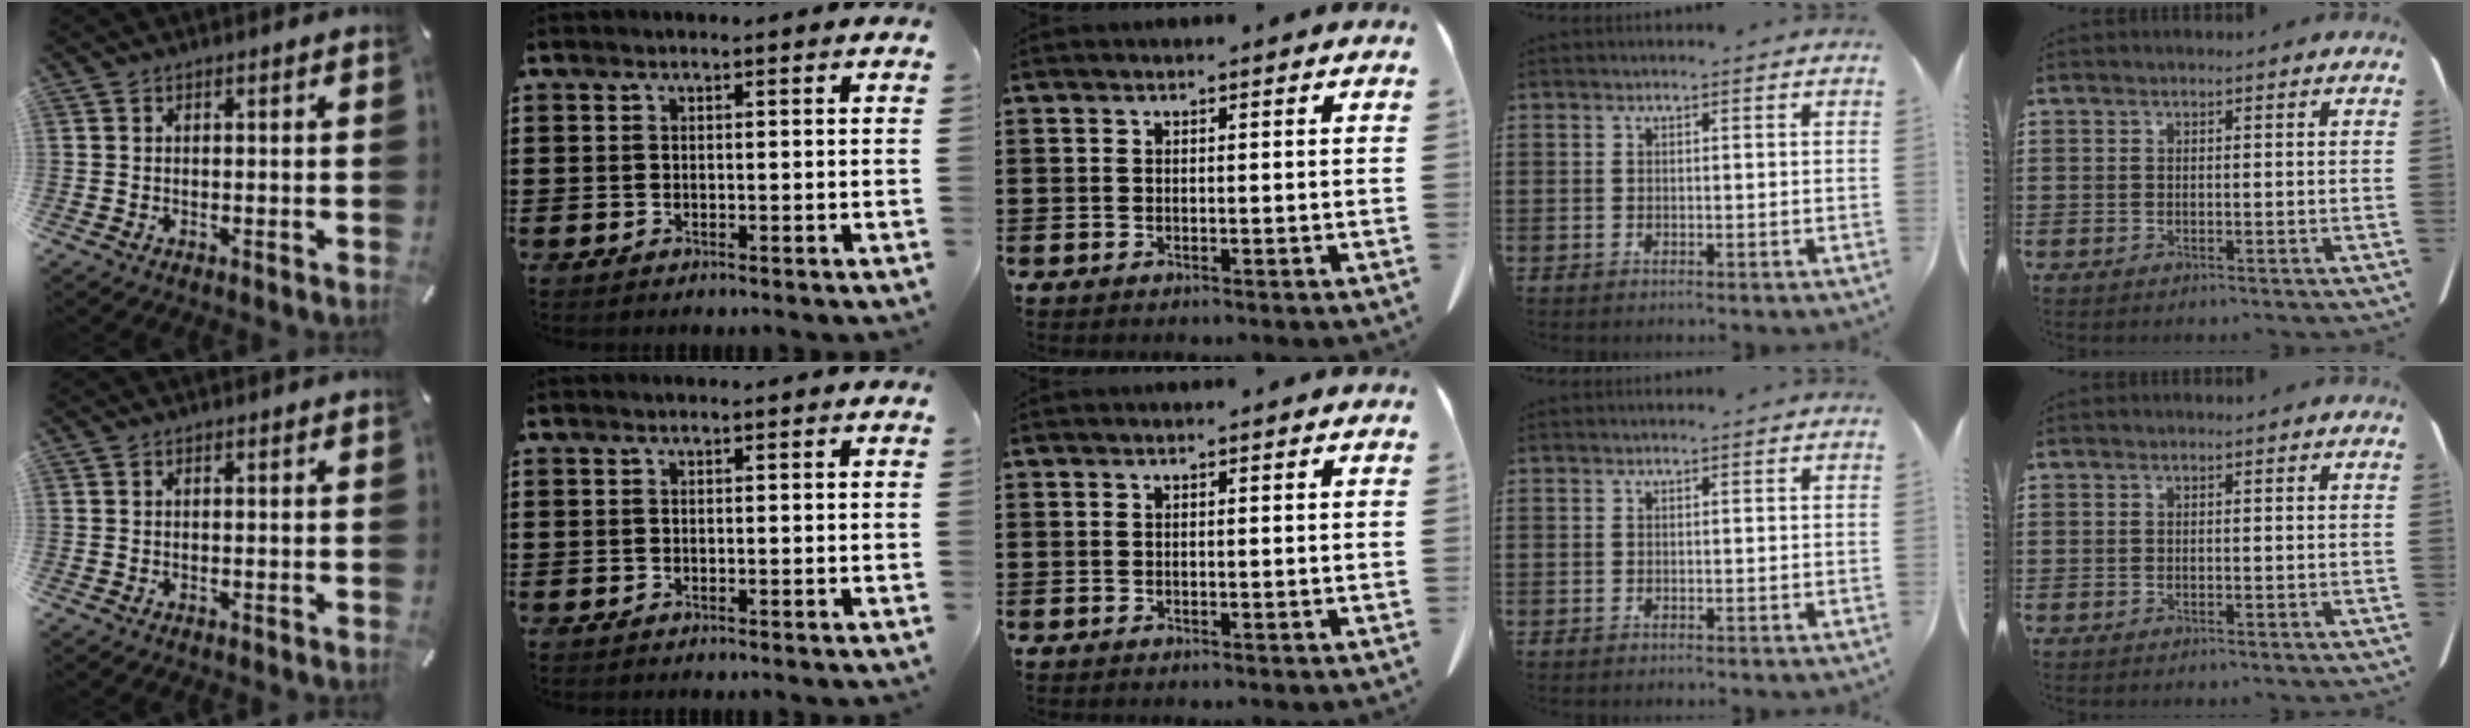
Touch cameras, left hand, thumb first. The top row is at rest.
{}